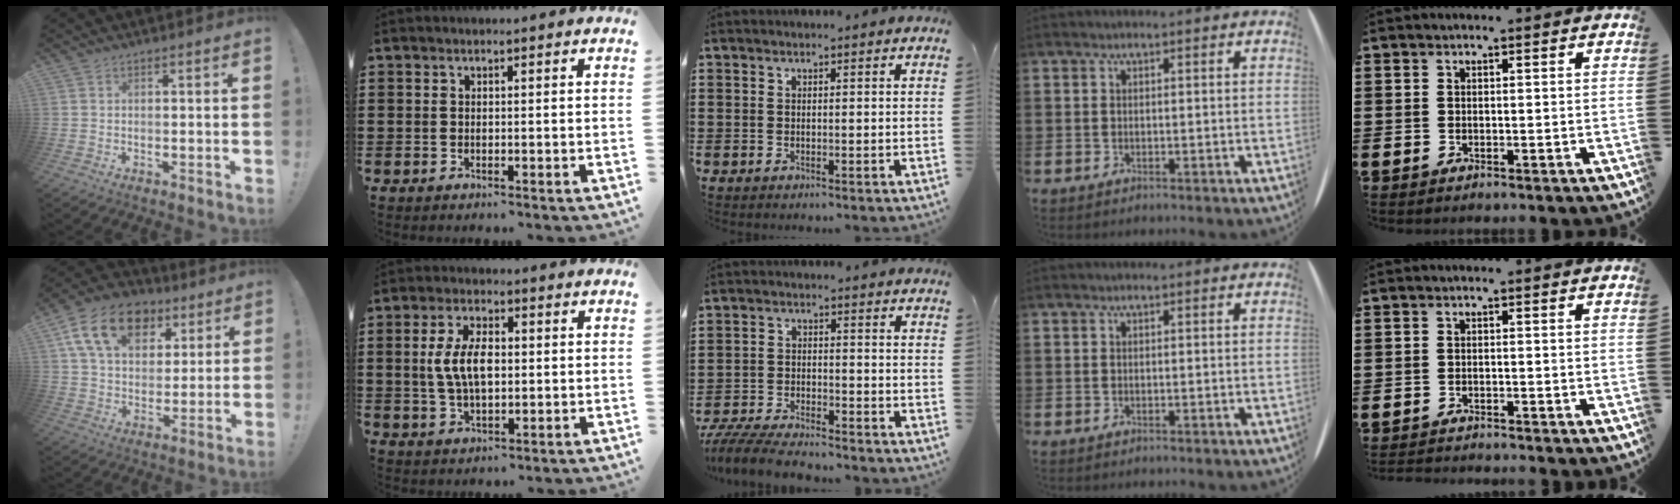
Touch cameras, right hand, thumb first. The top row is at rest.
{"thumb": {"total": 17.8, "force": [8.4, 11.8, 10.3], "torque": [-0.170, -0.029, 0.157]}, "index": {"total": 7.1, "force": [0.3, 3.4, 6.2], "torque": [-0.141, 0.004, -0.001]}, "middle": {"total": 5.8, "force": [-5.6, 0.5, 1.6], "torque": [-0.042, -0.004, -0.112]}, "little": {"total": 1.1, "force": [-1.1, -0.1, -0.1], "torque": [-0.001, 0.001, -0.022]}}